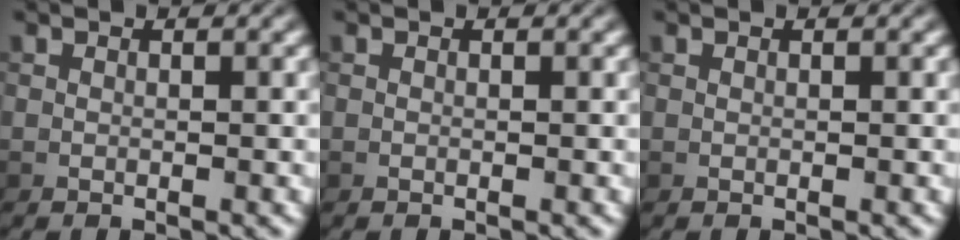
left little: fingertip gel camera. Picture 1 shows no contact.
{"total": 0.0}
{"total": 0.0}